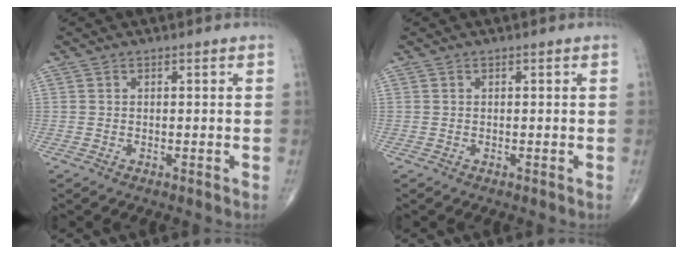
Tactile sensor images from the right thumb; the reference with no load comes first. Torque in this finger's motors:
{"motor_torque": [0.00, 0.00, 0.00, 0.00, 0.00]}